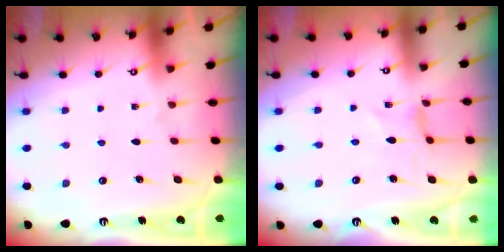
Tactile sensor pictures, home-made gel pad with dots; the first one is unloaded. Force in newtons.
{"total": 0.0}